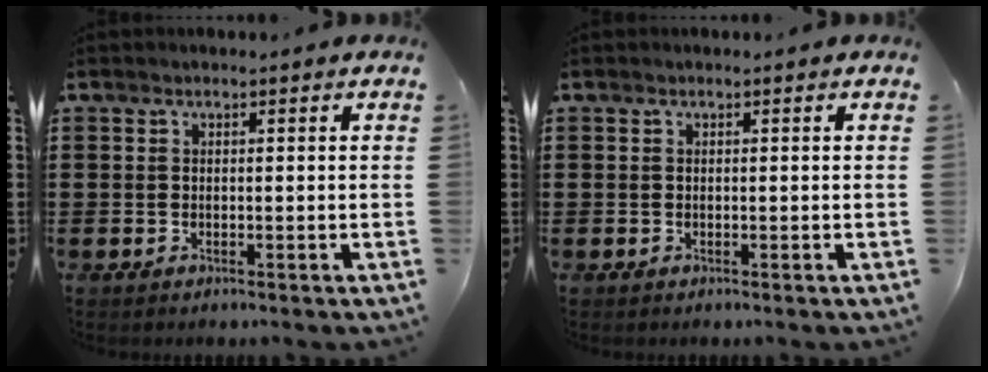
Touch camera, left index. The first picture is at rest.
{"total": 0.0}